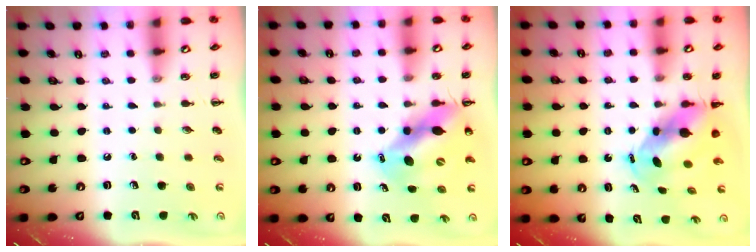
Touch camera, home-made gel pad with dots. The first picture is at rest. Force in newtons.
{"total": 12.9, "press": 12.4, "slide": 3.4}
{"total": 6.8, "press": 6.6, "slide": 1.7}